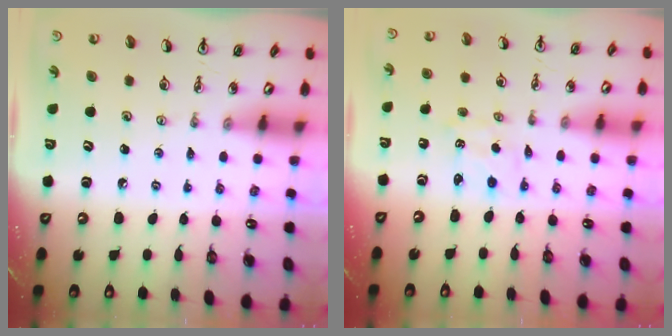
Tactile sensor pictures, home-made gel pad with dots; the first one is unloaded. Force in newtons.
{"total": 0.9, "press": 0.7, "slide": 0.6}